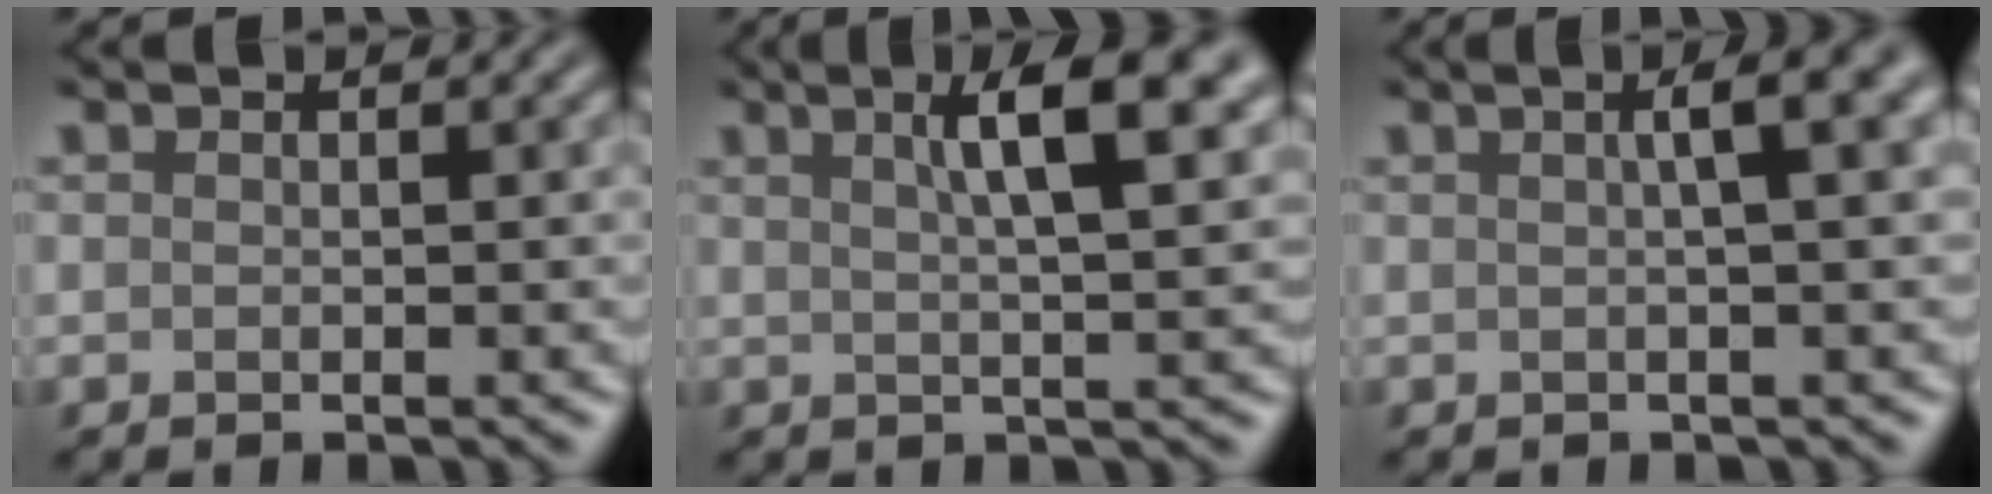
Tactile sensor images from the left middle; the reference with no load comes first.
{"total": 6.2, "force": [2.5, 1.4, 5.5], "torque": [-0.061, 0.005, 0.032]}
{"total": 4.6, "force": [1.2, 1.2, 4.3], "torque": [-0.045, 0.012, 0.009]}